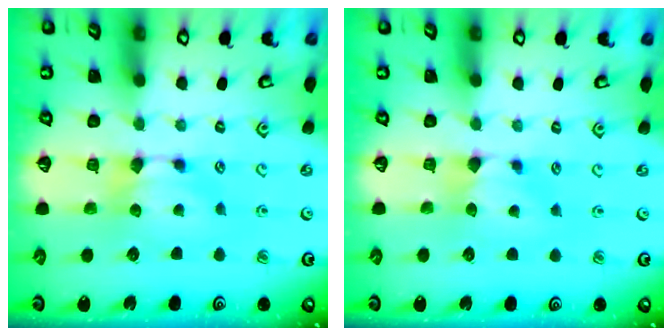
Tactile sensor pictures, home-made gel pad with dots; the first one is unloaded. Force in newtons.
{"total": 0.9, "press": 0.6, "slide": 0.6}